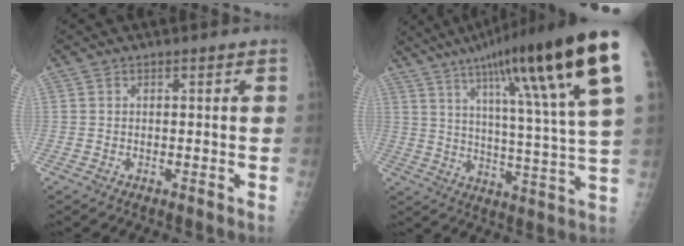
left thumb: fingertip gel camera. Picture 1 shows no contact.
{"total": 26.6, "force": [13.3, 2.6, 22.8], "torque": [-0.342, -0.030, 0.195]}